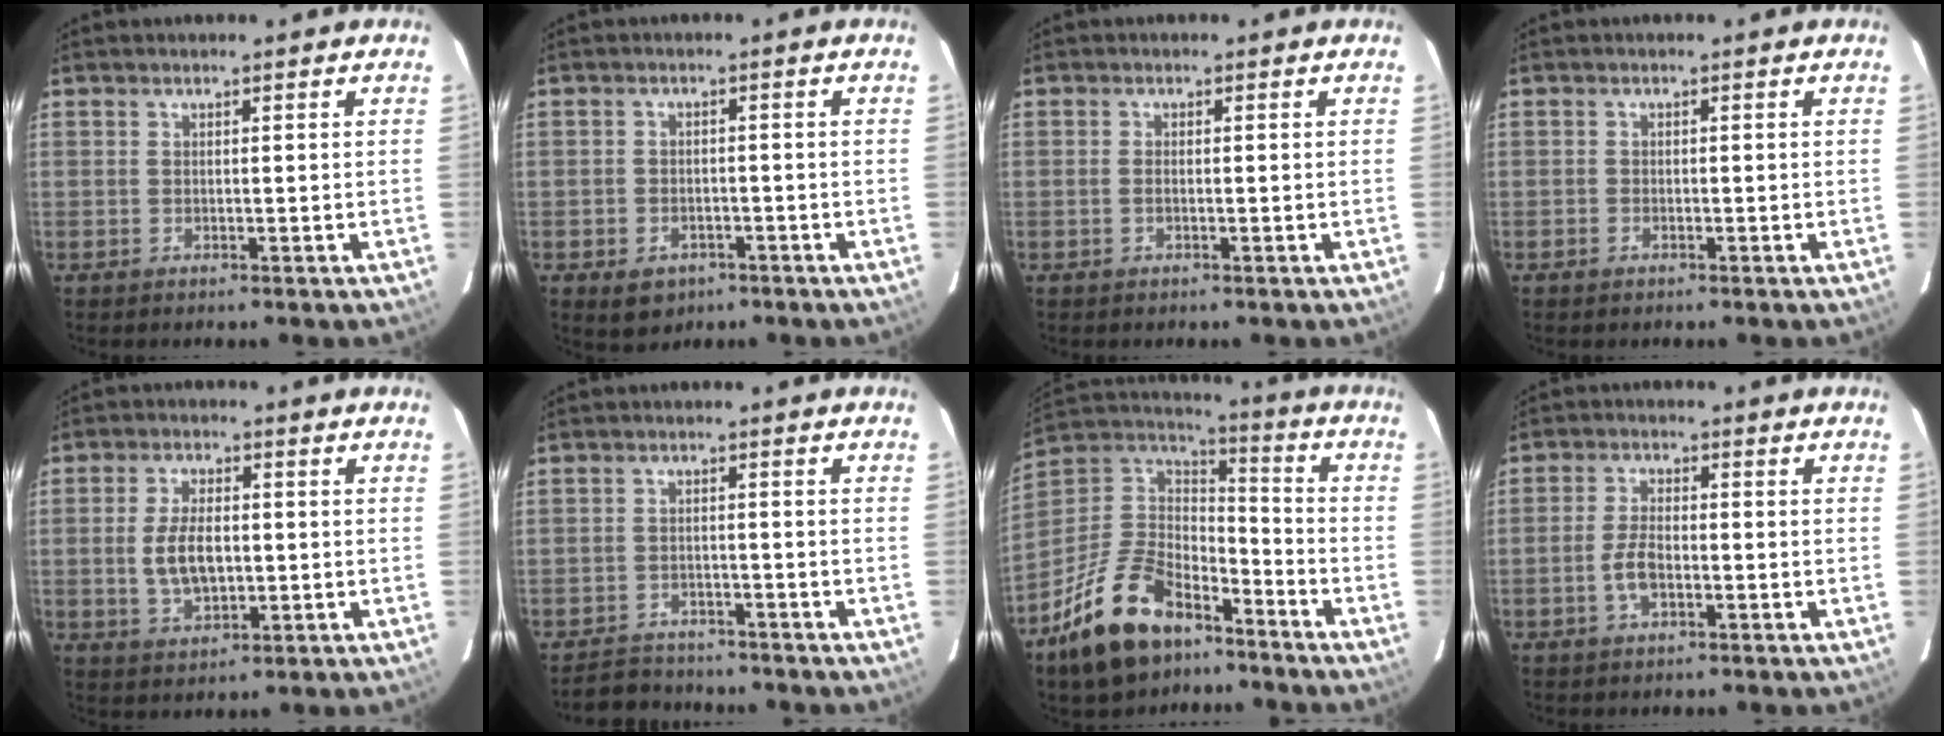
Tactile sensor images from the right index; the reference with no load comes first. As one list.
[{"total": 5.7, "force": [-3.2, 4.2, 2.2], "torque": [-0.051, 0.001, -0.038]}, {"total": 0.9, "force": [-0.2, 0.4, 0.8], "torque": [-0.019, 0.001, -0.007]}, {"total": 1.1, "force": [-0.8, 0.7, 0.1], "torque": [-0.002, 0.000, -0.014]}, {"total": 8.1, "force": [-0.5, 4.4, 6.7], "torque": [-0.134, 0.000, -0.003]}, {"total": 6.1, "force": [-5.5, 2.7, 0.6], "torque": [-0.028, 0.013, -0.084]}, {"total": 21.7, "force": [-14.1, 11.4, 11.9], "torque": [-0.261, 0.006, -0.234]}, {"total": 4.7, "force": [-1.7, 2.2, 3.8], "torque": [-0.082, 0.003, -0.032]}]